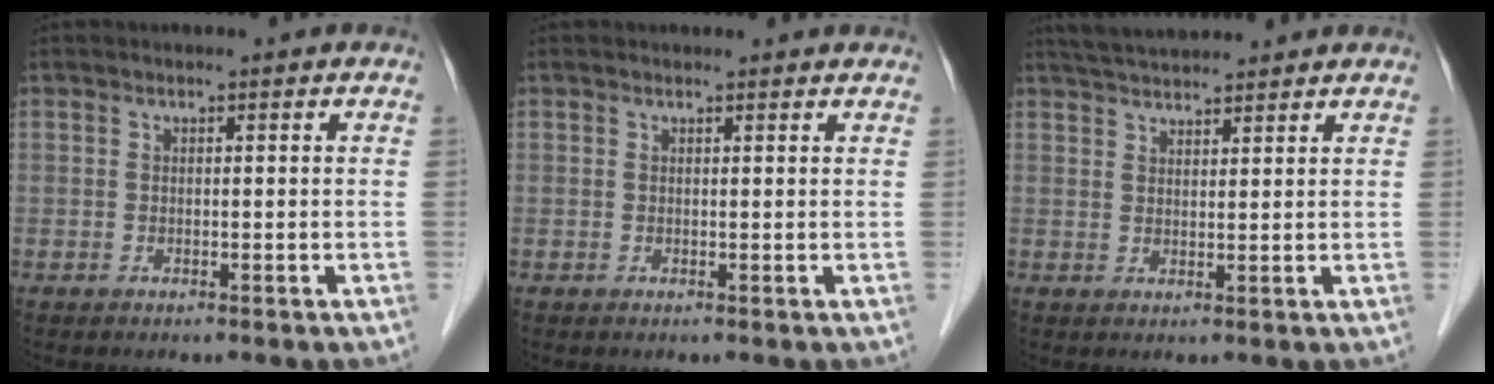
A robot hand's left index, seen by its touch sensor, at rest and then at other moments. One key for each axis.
{"total": 2.3, "fx": 2.2, "fy": 0.4, "fz": 0.3, "tx": -0.012, "ty": 0.007, "tz": 0.020}
{"total": 6.9, "fx": 6.4, "fy": 0.9, "fz": 2.5, "tx": -0.046, "ty": 0.033, "tz": 0.106}